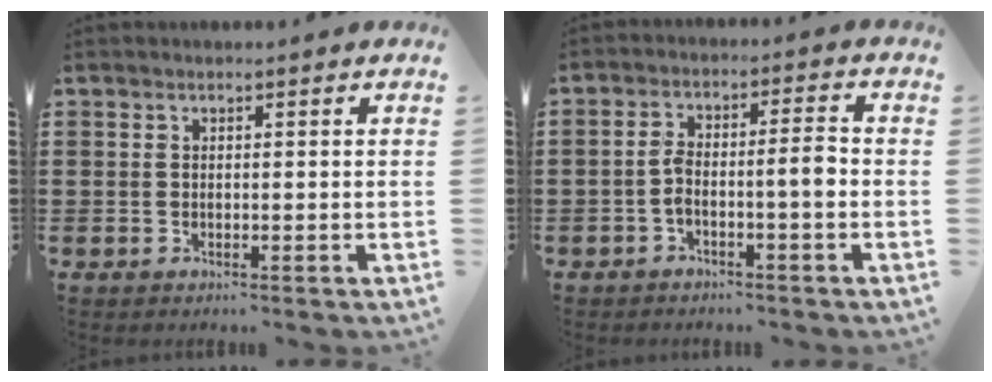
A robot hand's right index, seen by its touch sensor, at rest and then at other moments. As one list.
[{"total": 4.5, "force": [-1.5, 0.8, 4.2], "torque": [-0.078, 0.004, -0.031]}]